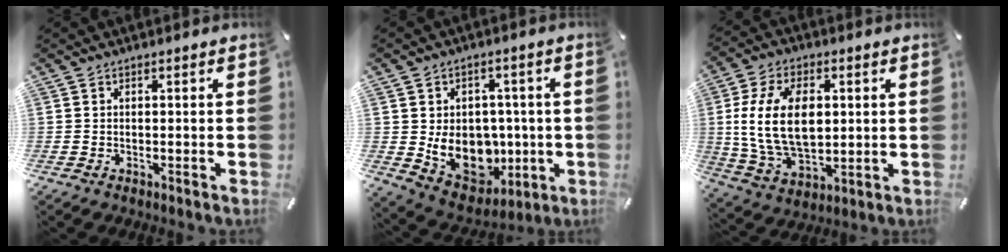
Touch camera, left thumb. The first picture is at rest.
{"total": 13.2, "force": [-1.0, 11.2, 6.9], "torque": [-0.116, -0.017, -0.006]}
{"total": 15.9, "force": [1.9, 10.4, 11.8], "torque": [-0.256, 0.003, 0.032]}